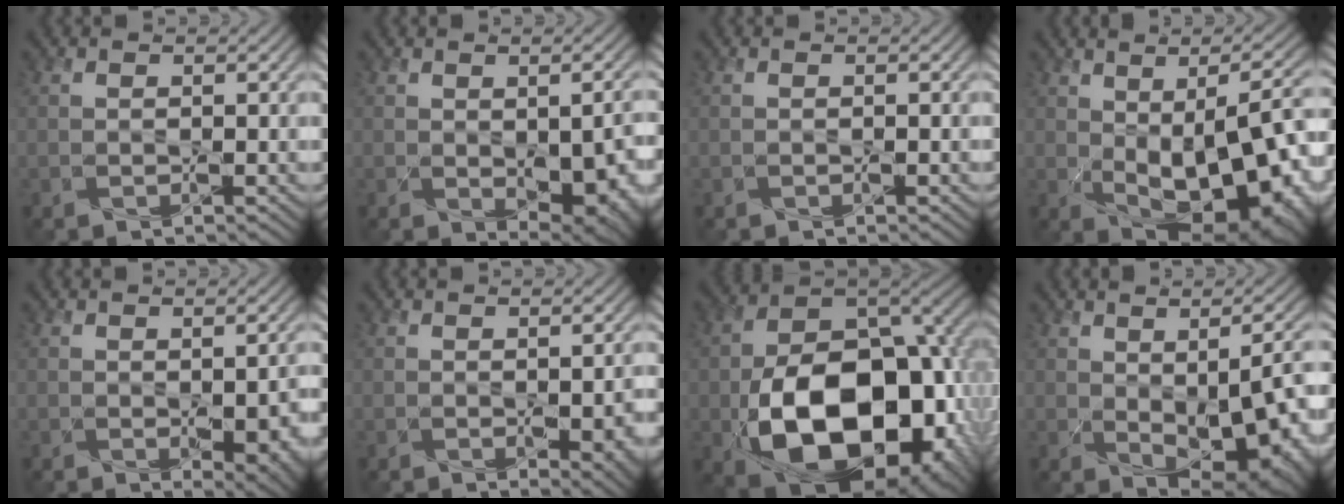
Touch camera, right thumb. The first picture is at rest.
{"total": 7.7, "force": [-1.6, 4.2, 6.3], "torque": [-0.098, -0.027, -0.005]}
{"total": 0.0}
{"total": 16.8, "force": [-3.3, 9.1, 13.8], "torque": [-0.174, -0.025, -0.026]}
{"total": 5.7, "force": [-1.2, 3.1, 4.7], "torque": [-0.071, -0.022, -0.001]}
{"total": 4.5, "force": [-1.1, 2.4, 3.6], "torque": [-0.053, -0.013, -0.005]}
{"total": 19.5, "force": [-6.6, 12.7, 13.3], "torque": [-0.230, -0.054, -0.085]}
{"total": 12.4, "force": [-2.4, 6.8, 10.1], "torque": [-0.125, -0.026, -0.012]}